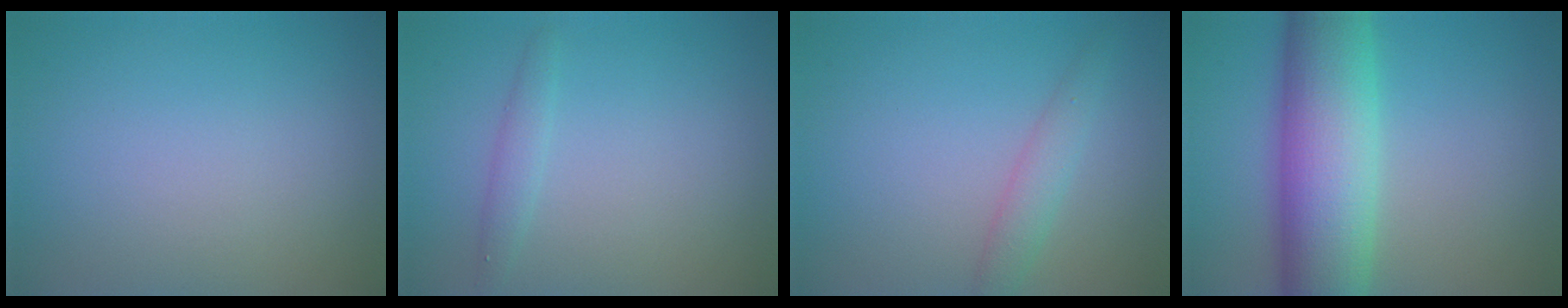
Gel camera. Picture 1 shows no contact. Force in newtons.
{"total": 1.3, "press": 1.3, "slide": 0.1}
{"total": 1.9, "press": 1.9, "slide": 0.1}
{"total": 10.7, "press": 10.7, "slide": 0.2}